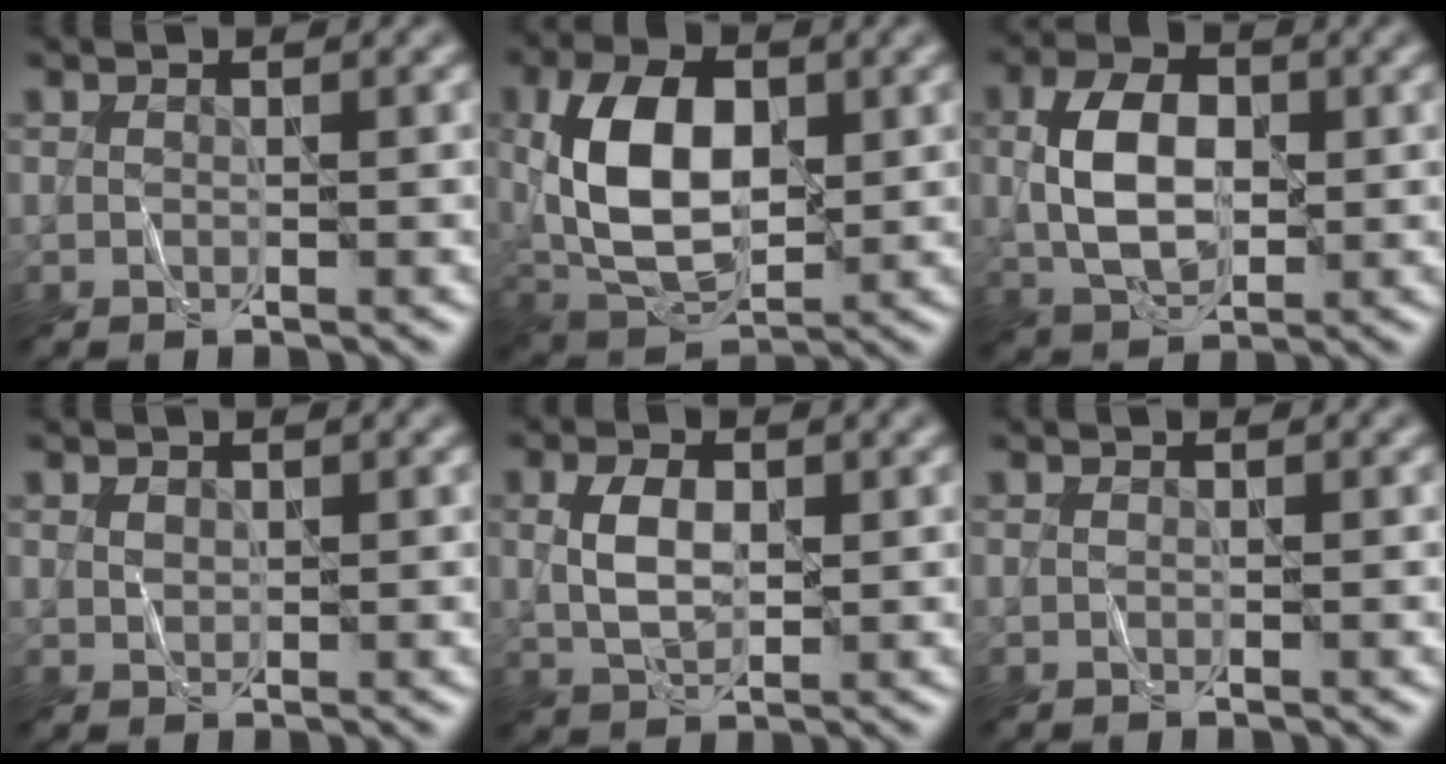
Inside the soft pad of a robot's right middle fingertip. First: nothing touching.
{"total": 9.6, "force": [1.0, 5.8, 7.6], "torque": [-0.157, 0.002, 0.017]}
{"total": 6.3, "force": [0.1, 3.9, 5.0], "torque": [-0.099, 0.002, 0.000]}
{"total": 0.7, "force": [0.3, 0.6, 0.3], "torque": [-0.008, -0.002, 0.010]}
{"total": 3.5, "force": [0.4, 2.2, 2.8], "torque": [-0.062, 0.001, 0.009]}
{"total": 0.0}